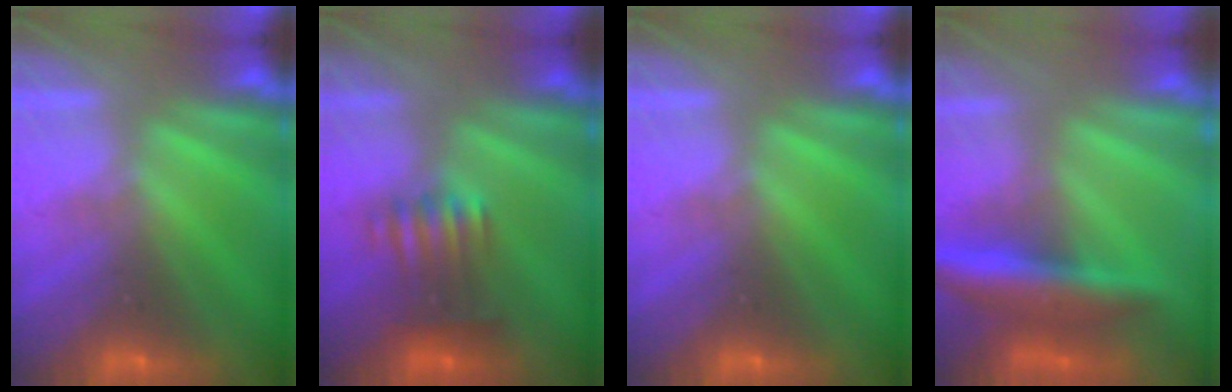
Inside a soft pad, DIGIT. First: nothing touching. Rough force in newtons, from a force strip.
{"total": 3.6}
{"total": 0.0}
{"total": 7.8}